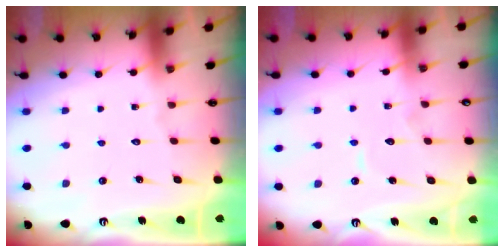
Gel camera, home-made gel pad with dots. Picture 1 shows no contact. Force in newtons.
{"total": 5.3, "press": 5.3, "slide": 0.4}